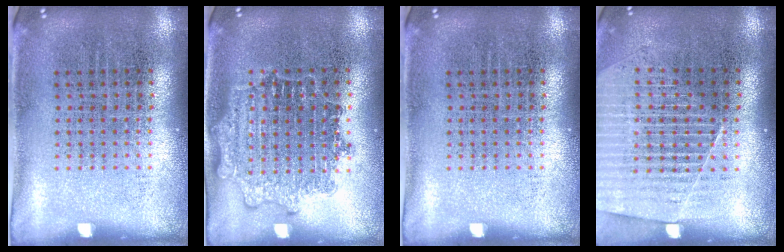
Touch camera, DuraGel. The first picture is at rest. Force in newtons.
{"total": 1.4, "press": 1.4, "slide": 0.1}
{"total": 0.0}
{"total": 1.3, "press": 1.3, "slide": 0.3}